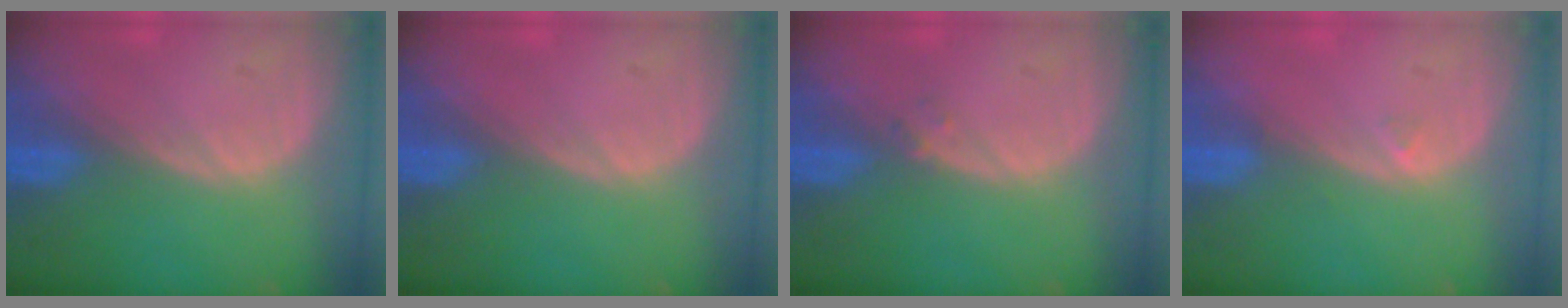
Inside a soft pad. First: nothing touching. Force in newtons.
{"total": 0.0}
{"total": 0.9, "press": 0.9, "slide": 0.2}
{"total": 0.5, "press": 0.5, "slide": 0.2}